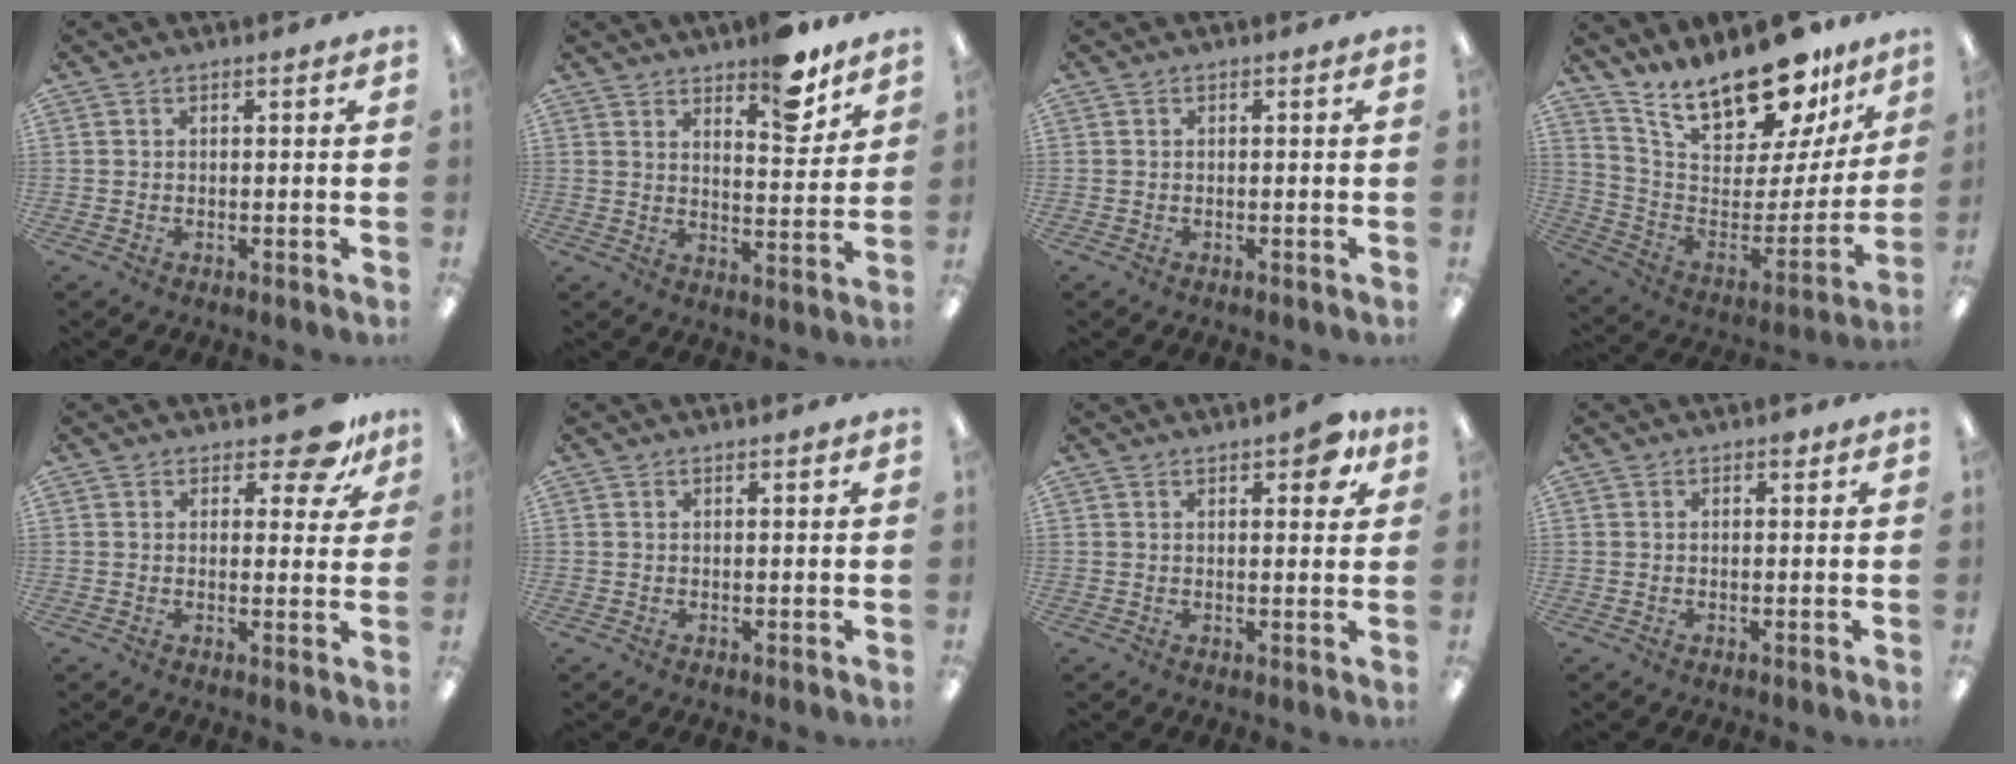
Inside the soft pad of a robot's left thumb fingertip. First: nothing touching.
{"total": 11.2, "force": [8.5, 3.9, 6.2], "torque": [-0.063, -0.056, 0.142]}
{"total": 0.0}
{"total": 21.5, "force": [17.3, 7.6, 10.2], "torque": [-0.169, -0.125, 0.301]}
{"total": 8.3, "force": [5.7, 3.7, 4.7], "torque": [-0.050, -0.029, 0.096]}
{"total": 0.7, "force": [0.5, 0.1, 0.4], "torque": [-0.009, 0.001, 0.009]}
{"total": 5.7, "force": [3.4, 2.4, 4.0], "torque": [-0.044, -0.011, 0.052]}
{"total": 1.1, "force": [0.7, 0.5, 0.6], "torque": [-0.006, 0.000, 0.011]}